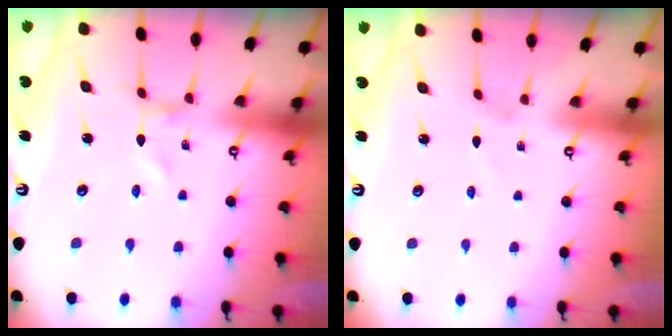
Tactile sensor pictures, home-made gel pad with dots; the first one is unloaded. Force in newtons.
{"total": 1.3, "press": 1.3, "slide": 0.1}